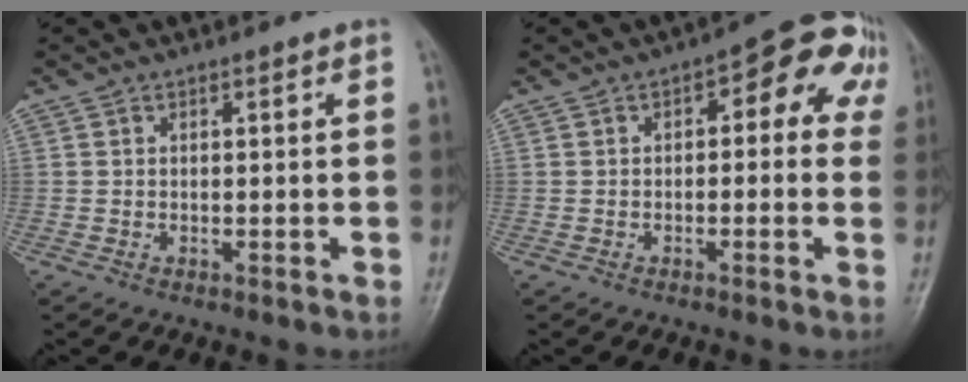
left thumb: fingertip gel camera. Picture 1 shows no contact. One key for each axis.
{"total": 9.5, "fx": 2.2, "fy": 5.2, "fz": 7.7, "tx": -0.048, "ty": 0.032, "tz": 0.013}